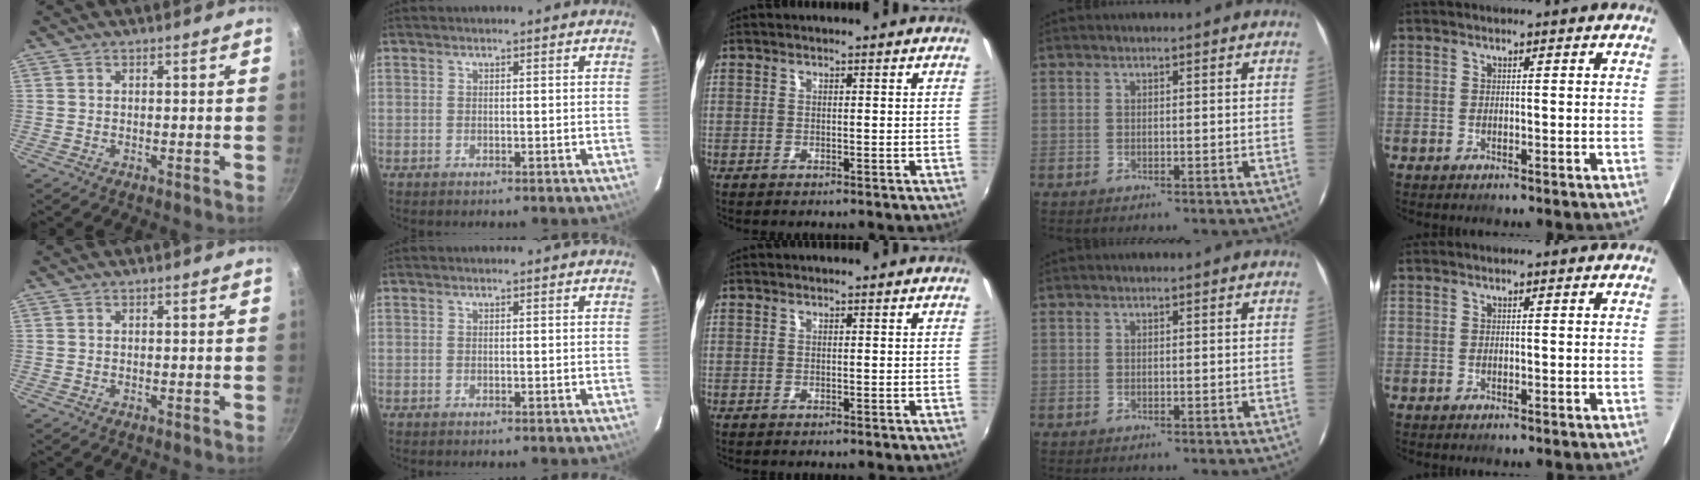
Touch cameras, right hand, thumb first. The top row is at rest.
{}